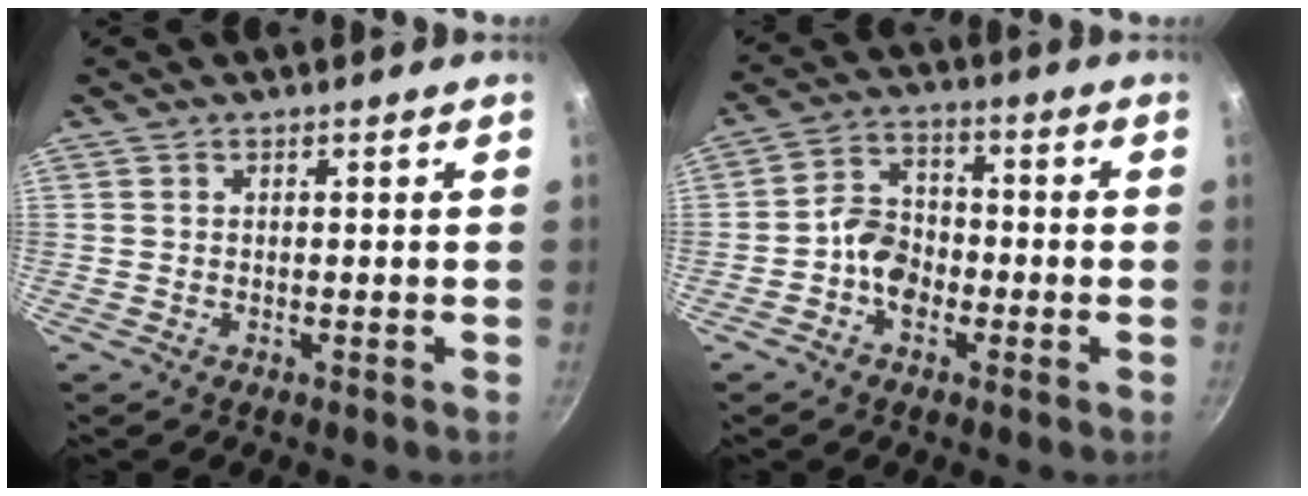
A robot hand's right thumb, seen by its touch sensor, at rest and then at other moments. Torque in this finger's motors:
{"motor_torque": [0.76, 0.50, 0.43, -0.39, 0.16]}